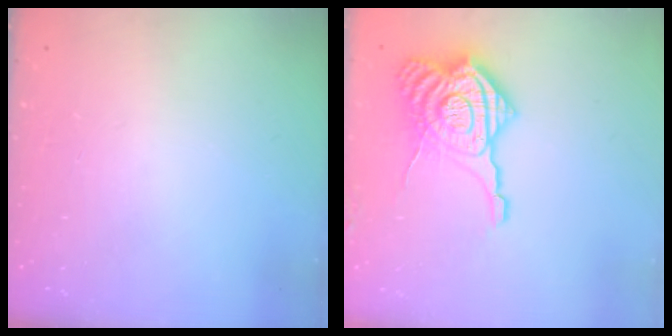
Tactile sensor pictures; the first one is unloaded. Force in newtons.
{"total": 16.3, "press": 16.2, "slide": 1.8}